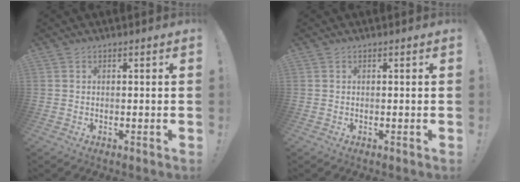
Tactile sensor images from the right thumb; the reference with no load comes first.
{"total": 0.0}